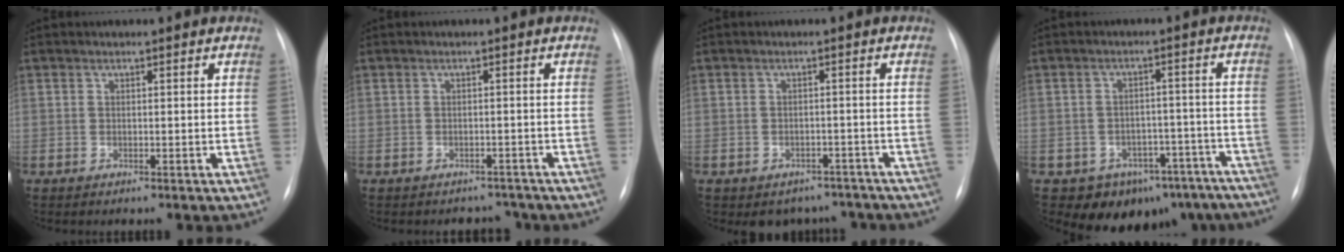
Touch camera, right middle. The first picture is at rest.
{"total": 2.9, "force": [-2.5, 1.3, -0.5], "torque": [0.009, 0.009, -0.032]}
{"total": 5.8, "force": [-4.8, 3.3, 0.4], "torque": [0.012, 0.018, -0.057]}
{"total": 14.2, "force": [-10.4, 8.7, 4.1], "torque": [-0.027, 0.049, -0.120]}